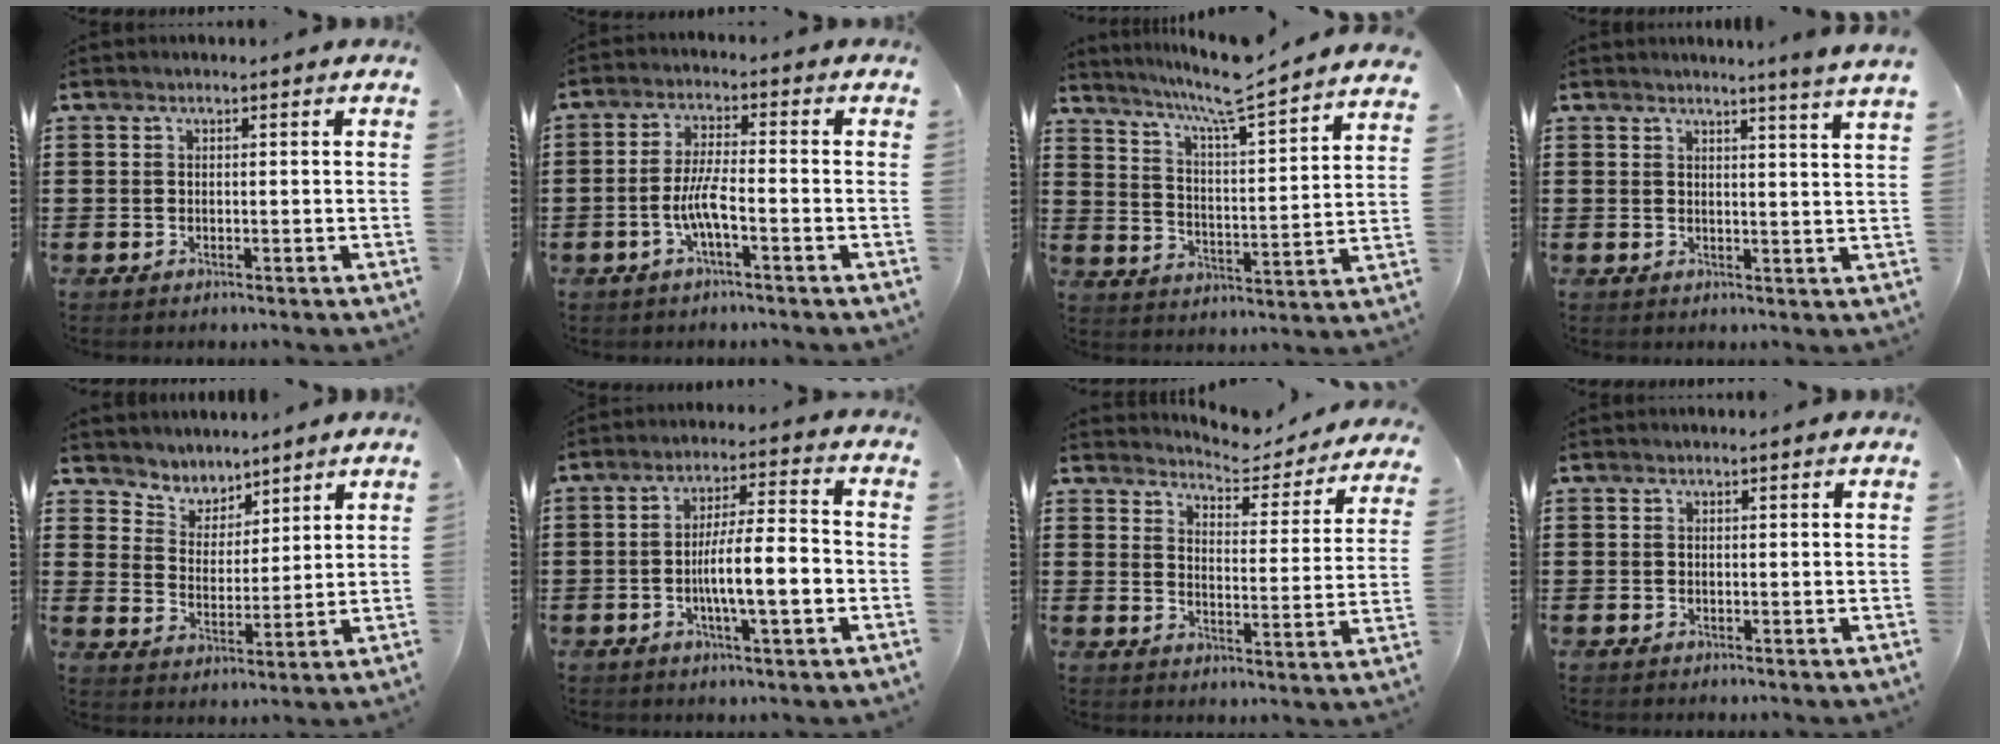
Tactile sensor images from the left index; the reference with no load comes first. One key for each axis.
{"total": 5.3, "fx": -2.1, "fy": 1.0, "fz": 4.8, "tx": -0.110, "ty": -0.004, "tz": -0.048}
{"total": 7.2, "fx": 6.5, "fy": -0.4, "fz": 3.2, "tx": -0.089, "ty": -0.052, "tz": 0.103}
{"total": 3.1, "fx": 2.7, "fy": -1.3, "fz": 0.9, "tx": -0.025, "ty": -0.017, "tz": 0.046}
{"total": 4.7, "fx": 4.1, "fy": 2.2, "fz": -0.6, "tx": -0.019, "ty": -0.020, "tz": 0.074}
{"total": 8.2, "fx": -2.0, "fy": 1.5, "fz": 7.8, "tx": -0.124, "ty": 0.003, "tz": -0.039}
{"total": 4.4, "fx": 4.4, "fy": 0.3, "fz": 0.6, "tx": -0.025, "ty": -0.044, "tz": 0.068}
{"total": 0.0}